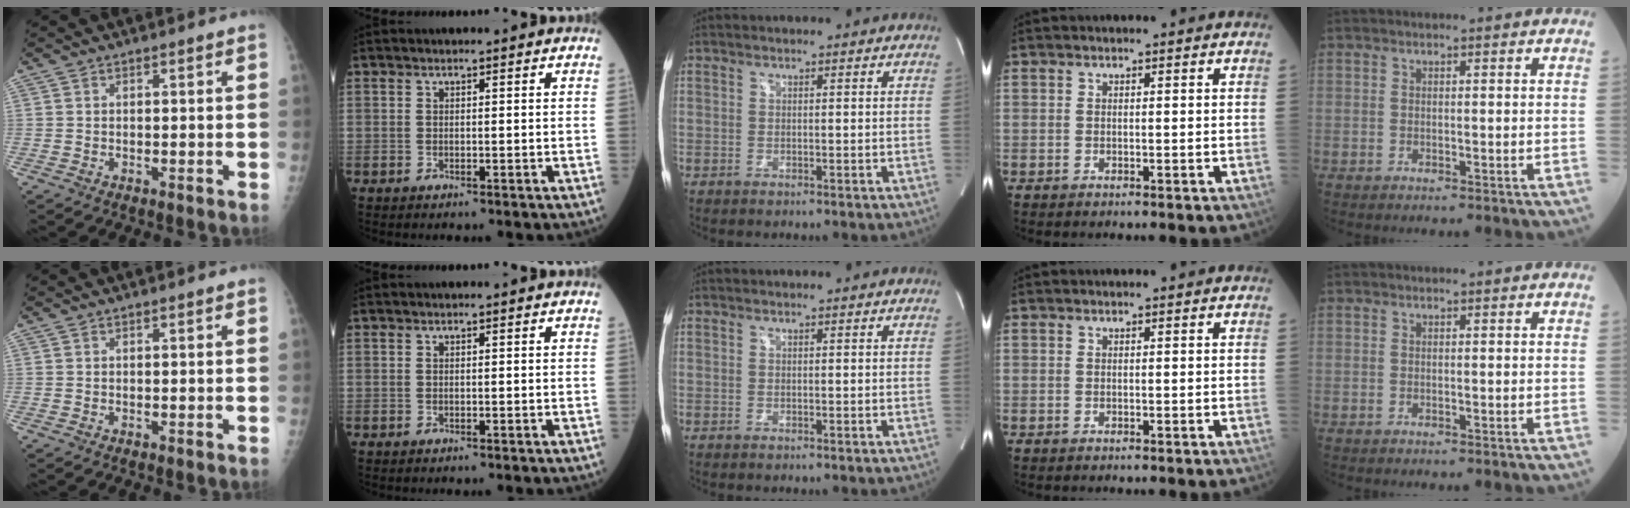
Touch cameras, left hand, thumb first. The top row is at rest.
{}